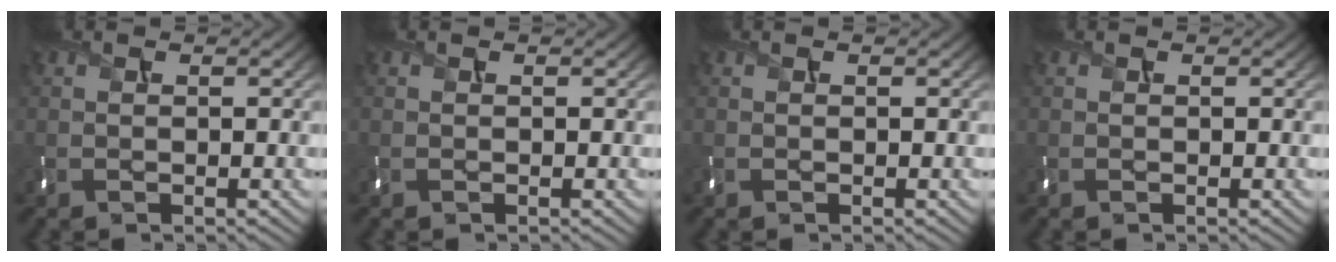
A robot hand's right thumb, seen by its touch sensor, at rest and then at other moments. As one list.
[{"total": 0.0}, {"total": 0.0}, {"total": 0.0}]